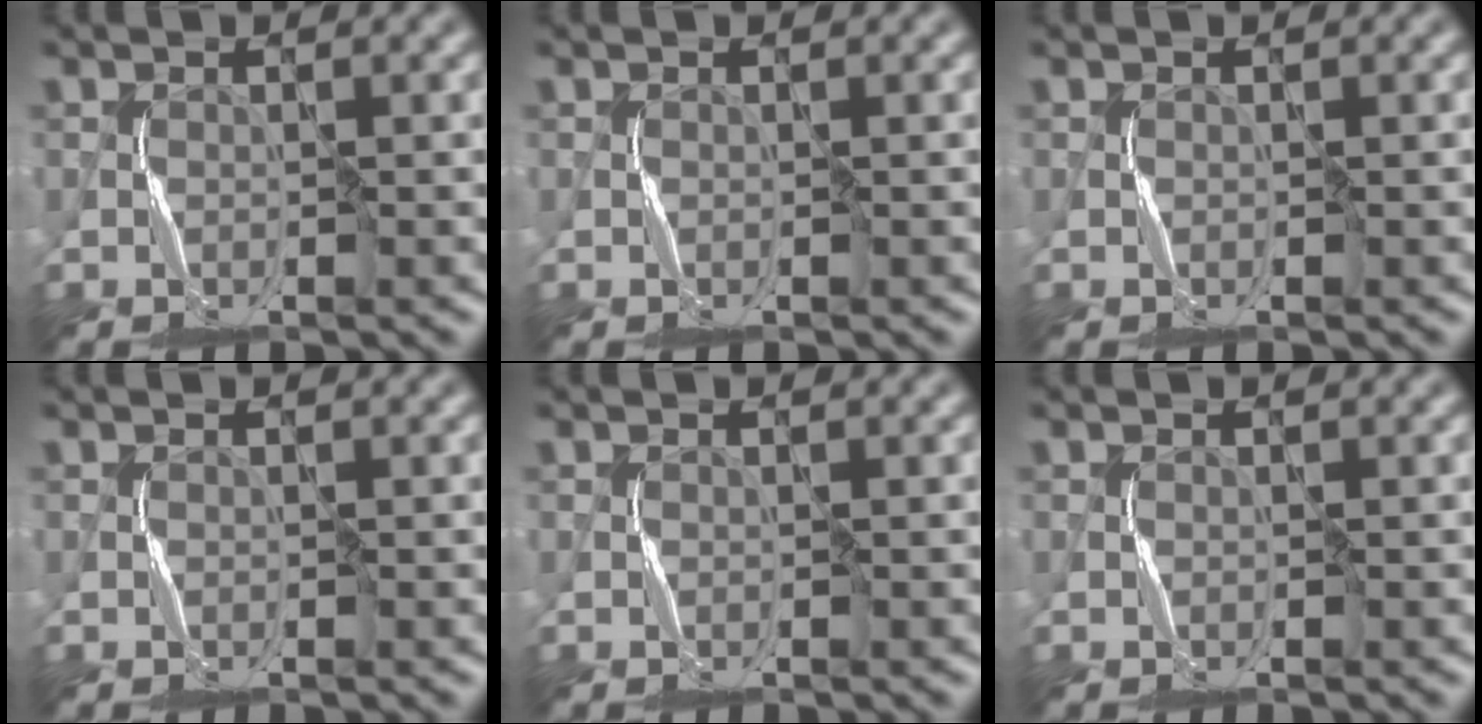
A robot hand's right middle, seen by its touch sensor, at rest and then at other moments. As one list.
[{"total": 0.0}, {"total": 0.0}, {"total": 0.0}, {"total": 0.0}, {"total": 0.0}]